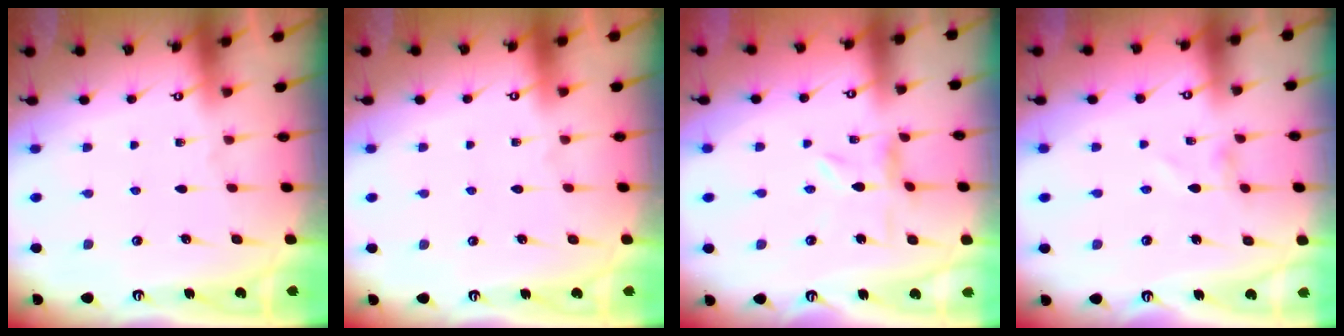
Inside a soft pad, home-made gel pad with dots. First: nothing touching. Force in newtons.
{"total": 1.6, "press": 1.6, "slide": 0.1}
{"total": 2.2, "press": 2.2, "slide": 0.2}
{"total": 1.1, "press": 1.1, "slide": 0.0}